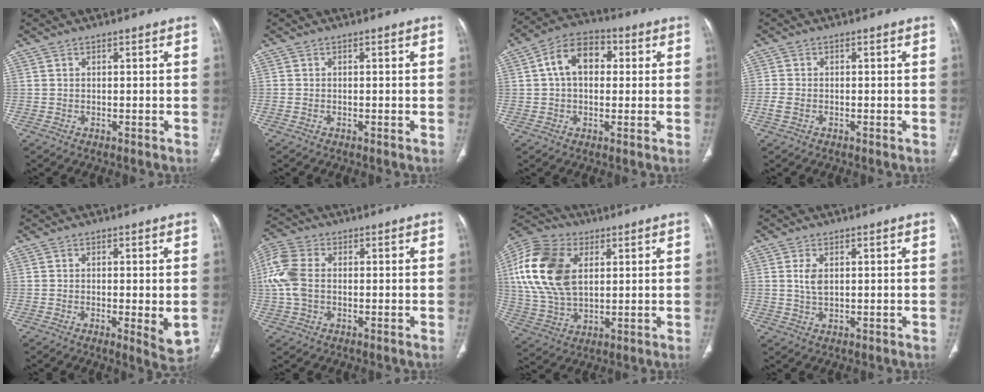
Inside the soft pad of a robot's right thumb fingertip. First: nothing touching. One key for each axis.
{"total": 0.0}
{"total": 10.3, "fx": 1.8, "fy": 7.1, "fz": 7.4, "tx": -0.110, "ty": 0.024, "tz": 0.022}
{"total": 2.3, "fx": -0.8, "fy": 1.6, "fz": 1.5, "tx": -0.037, "ty": 0.001, "tz": -0.018}
{"total": 5.8, "fx": -1.1, "fy": 1.8, "fz": 5.4, "tx": -0.071, "ty": -0.016, "tz": -0.014}
{"total": 8.8, "fx": 0.1, "fy": 5.9, "fz": 6.5, "tx": -0.167, "ty": 0.019, "tz": -0.001}
{"total": 19.4, "fx": 4.7, "fy": 12.4, "fz": 14.1, "tx": -0.287, "ty": -0.001, "tz": 0.086}
{"total": 3.2, "fx": 0.7, "fy": 1.8, "fz": 2.6, "tx": -0.054, "ty": -0.004, "tz": 0.015}